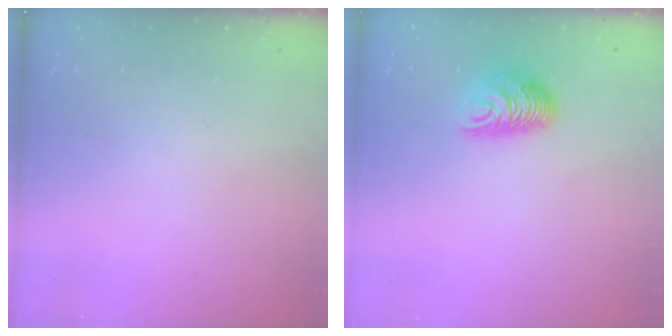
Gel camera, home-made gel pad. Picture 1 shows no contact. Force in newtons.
{"total": 9.0, "press": 9.0, "slide": 0.3}